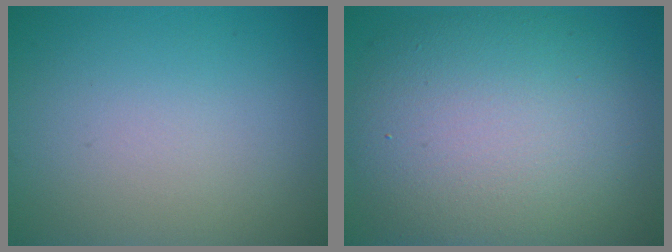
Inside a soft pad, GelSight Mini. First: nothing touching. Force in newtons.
{"total": 11.1, "press": 11.1, "slide": 0.6}